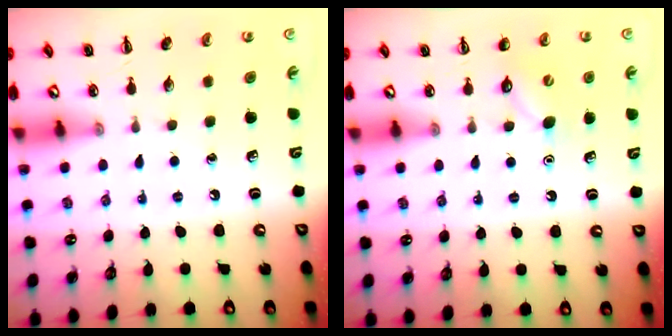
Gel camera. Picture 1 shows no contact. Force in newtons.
{"total": 5.0, "press": 4.9, "slide": 1.3}